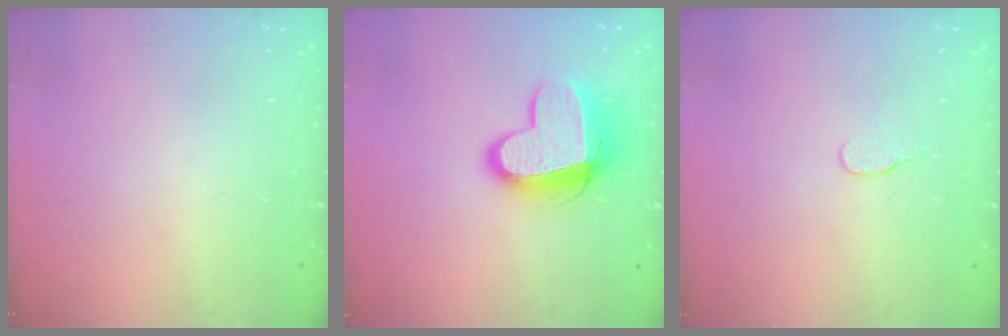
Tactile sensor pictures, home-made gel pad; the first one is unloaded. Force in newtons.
{"total": 12.9, "press": 12.8, "slide": 1.4}
{"total": 4.0, "press": 4.0, "slide": 0.4}